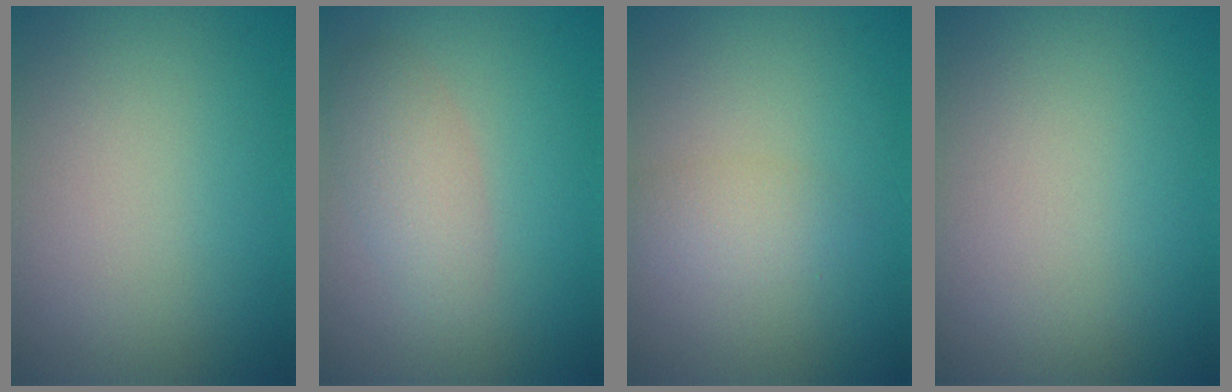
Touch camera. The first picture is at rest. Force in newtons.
{"total": 2.5, "press": 2.5, "slide": 0.1}
{"total": 1.7, "press": 1.7, "slide": 0.1}
{"total": 0.0}